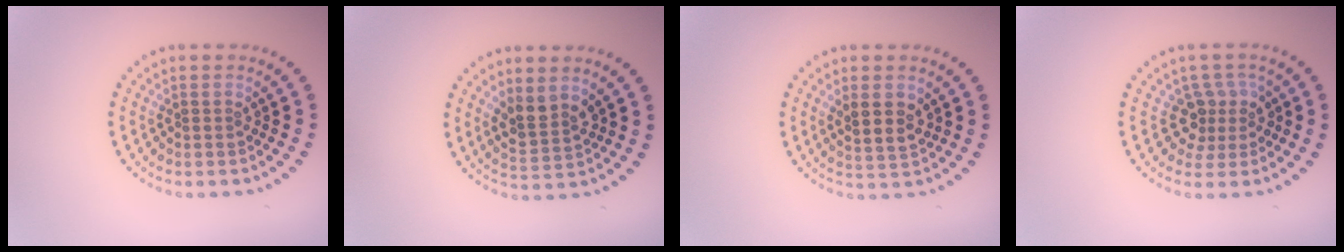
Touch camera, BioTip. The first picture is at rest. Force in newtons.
{"total": 2.6, "press": 2.4, "slide": 1.1}
{"total": 2.6, "press": 2.4, "slide": 1.0}
{"total": 3.0, "press": 2.1, "slide": 2.1}